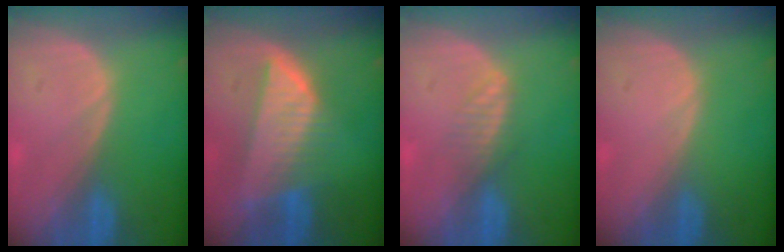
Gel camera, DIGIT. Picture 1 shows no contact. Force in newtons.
{"total": 8.2, "press": 7.2, "slide": 3.9}
{"total": 2.3, "press": 2.3, "slide": 0.1}
{"total": 0.0}